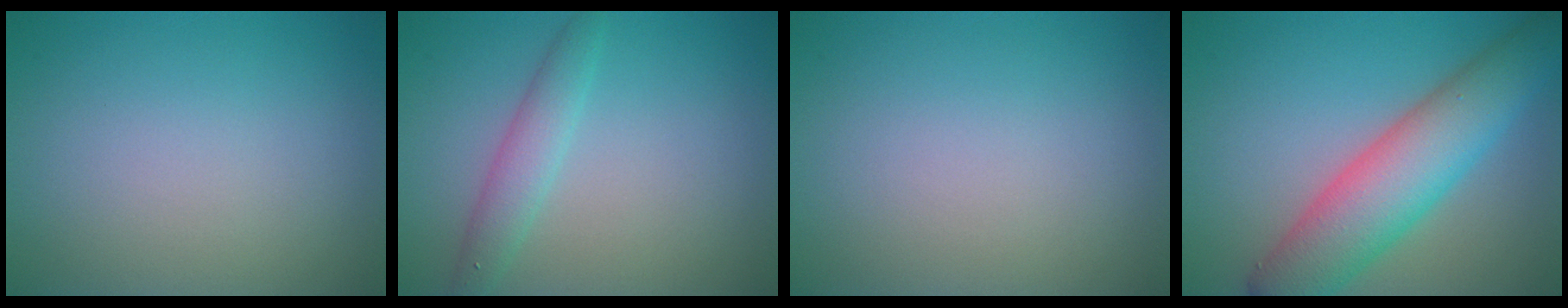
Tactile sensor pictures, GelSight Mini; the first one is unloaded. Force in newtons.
{"total": 2.5, "press": 2.5, "slide": 0.2}
{"total": 0.0}
{"total": 8.1, "press": 8.1, "slide": 0.3}